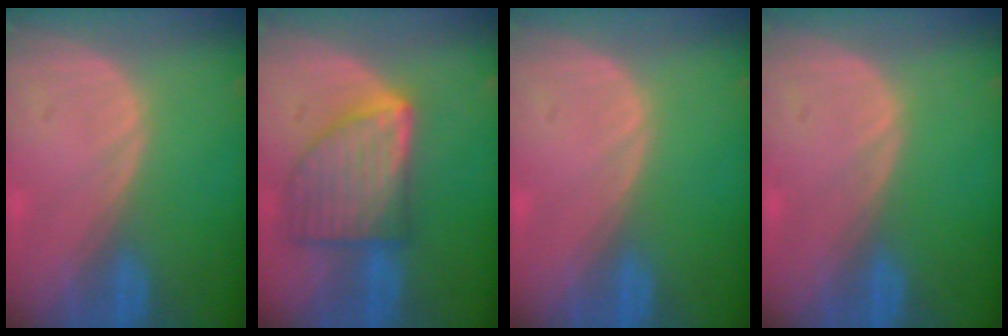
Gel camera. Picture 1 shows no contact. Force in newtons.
{"total": 9.0, "press": 9.0, "slide": 0.6}
{"total": 0.0}
{"total": 0.0}